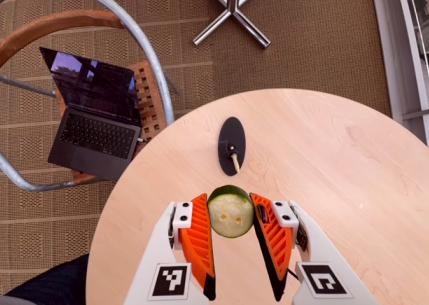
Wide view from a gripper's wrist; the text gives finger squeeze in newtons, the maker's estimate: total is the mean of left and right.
{"total": 8.8, "left": 8.3, "right": 9.2}